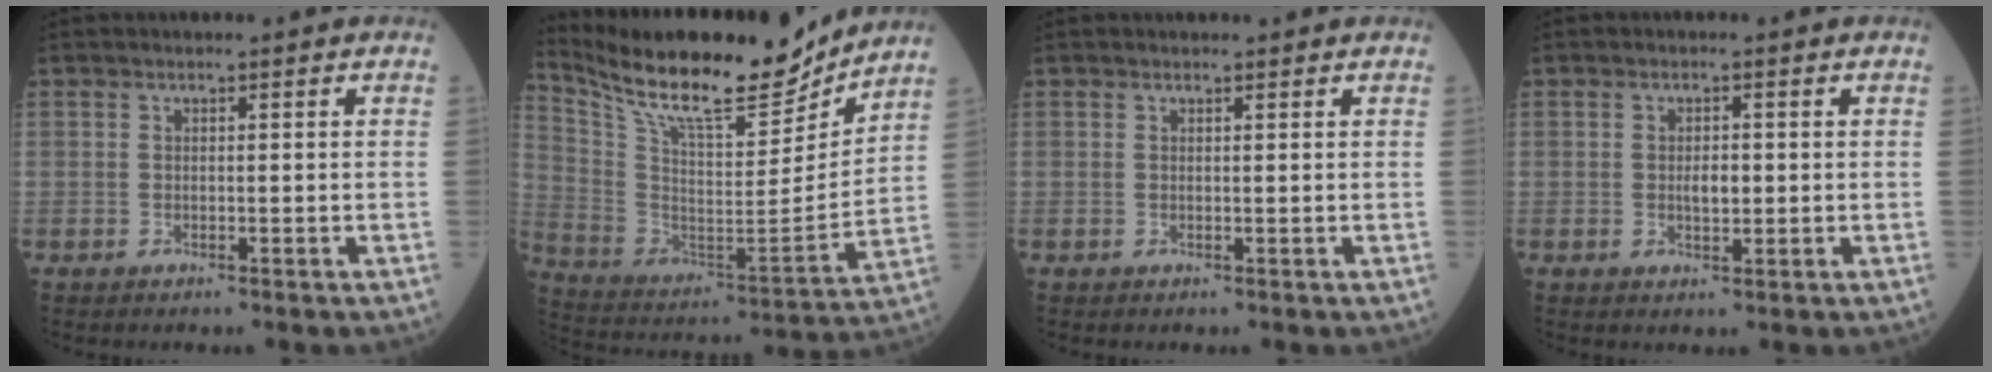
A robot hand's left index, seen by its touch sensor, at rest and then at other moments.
{"total": 21.3, "force": [18.5, 3.9, 9.9], "torque": [-0.196, -0.008, 0.310]}
{"total": 1.2, "force": [1.2, 0.2, 0.2], "torque": [-0.009, 0.007, 0.017]}
{"total": 2.1, "force": [0.1, 1.0, 1.9], "torque": [-0.035, -0.001, 0.003]}